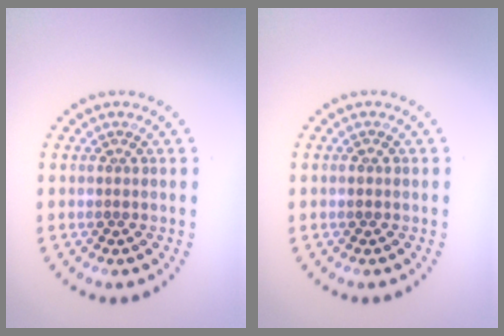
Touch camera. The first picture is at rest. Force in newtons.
{"total": 0.8, "press": 0.8, "slide": 0.1}